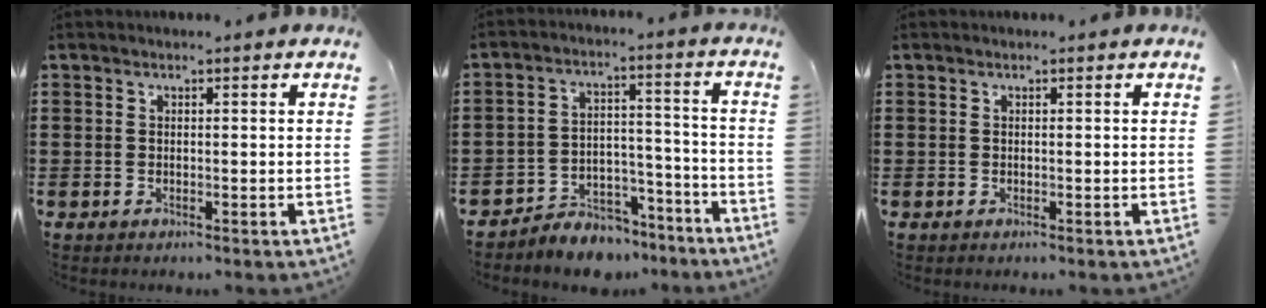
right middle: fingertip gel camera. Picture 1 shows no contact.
{"total": 6.0, "force": [-5.6, 2.0, 0.5], "torque": [-0.007, 0.023, -0.112]}
{"total": 0.0}